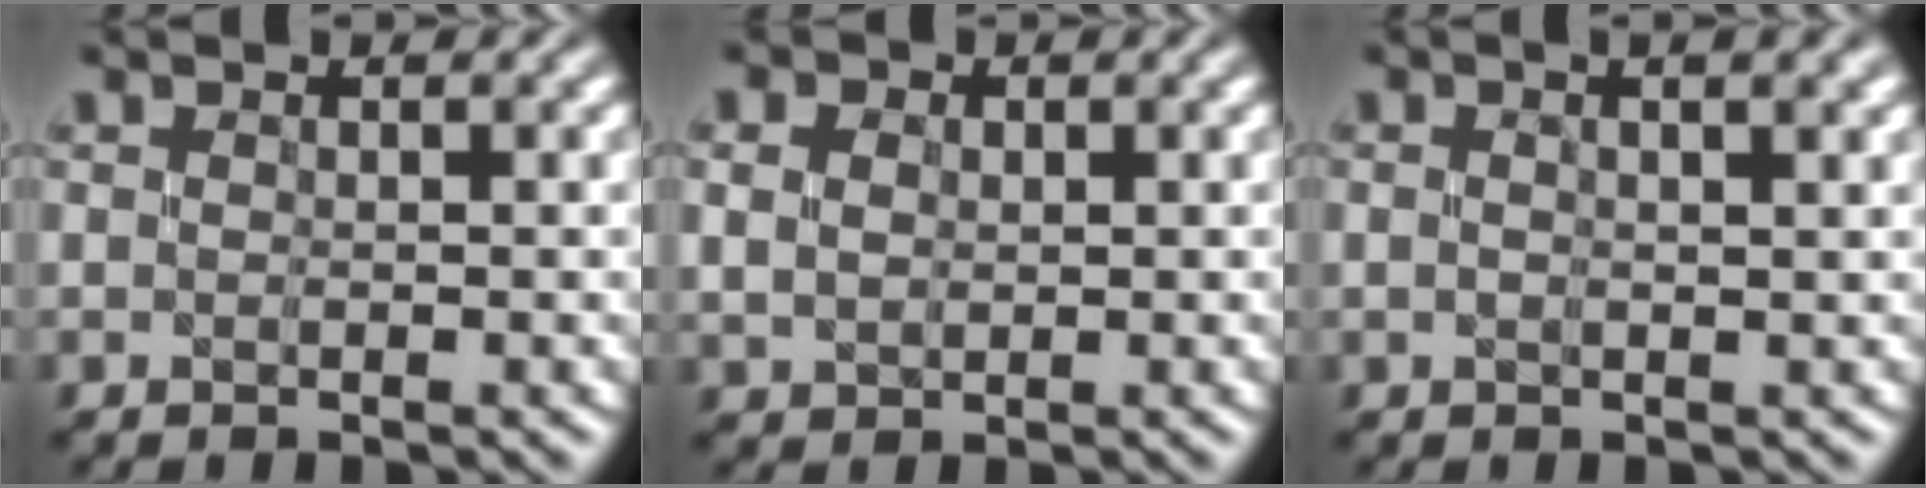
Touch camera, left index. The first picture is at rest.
{"total": 2.8, "force": [0.7, 2.2, 1.6], "torque": [-0.038, 0.007, 0.012]}
{"total": 4.0, "force": [1.8, 1.6, 3.3], "torque": [-0.031, 0.010, -0.002]}